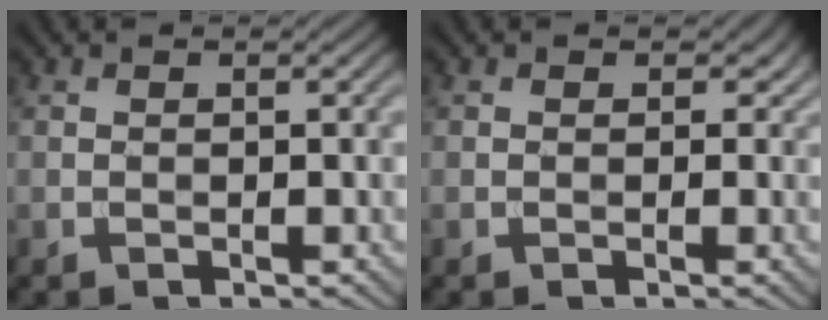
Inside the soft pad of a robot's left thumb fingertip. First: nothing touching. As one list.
[{"total": 1.1, "force": [0.3, 1.0, 0.4], "torque": [-0.010, -0.005, 0.003]}]